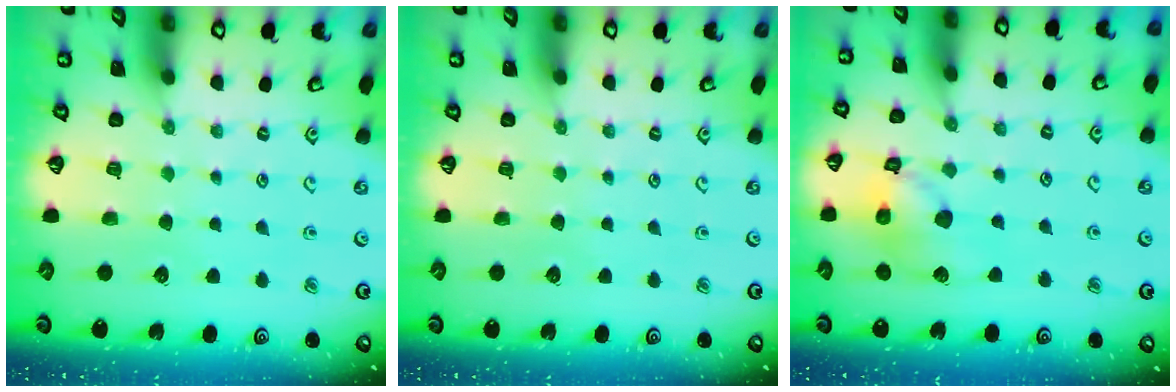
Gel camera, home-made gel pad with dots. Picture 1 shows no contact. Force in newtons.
{"total": 0.0}
{"total": 13.4, "press": 13.3, "slide": 1.8}